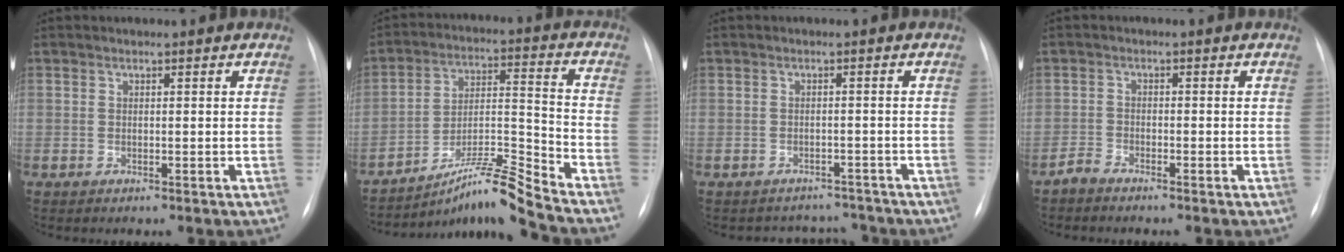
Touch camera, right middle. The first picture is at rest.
{"total": 10.7, "force": [-9.4, -2.5, 4.3], "torque": [-0.079, 0.014, -0.162]}
{"total": 4.8, "force": [-4.4, 1.5, -1.0], "torque": [0.016, 0.020, -0.055]}
{"total": 1.8, "force": [-1.7, 0.2, 0.4], "torque": [-0.011, -0.003, -0.036]}